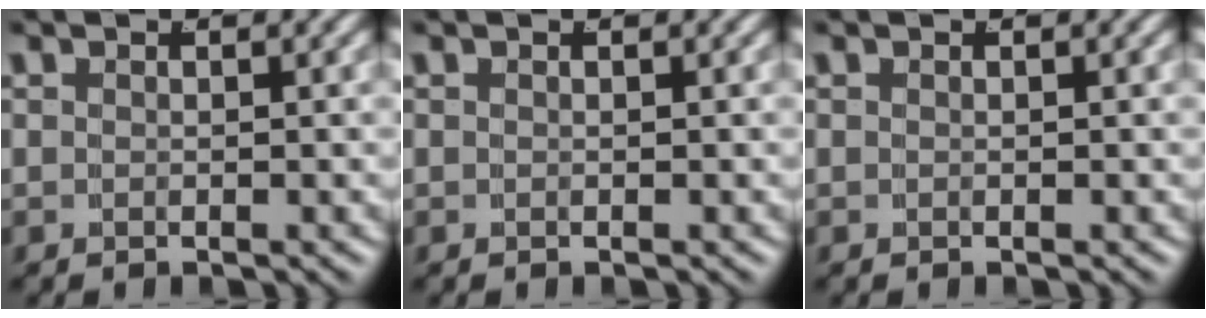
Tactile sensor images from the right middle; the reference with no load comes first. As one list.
[{"total": 0.0}, {"total": 0.0}]